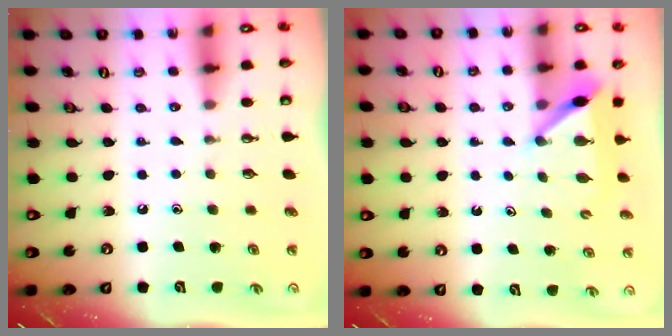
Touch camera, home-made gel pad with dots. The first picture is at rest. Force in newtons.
{"total": 6.0, "press": 6.0, "slide": 0.4}